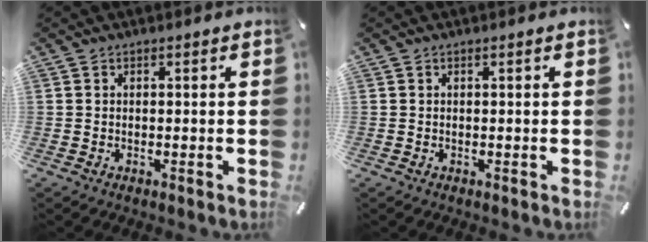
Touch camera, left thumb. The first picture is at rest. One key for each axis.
{"total": 0.0}